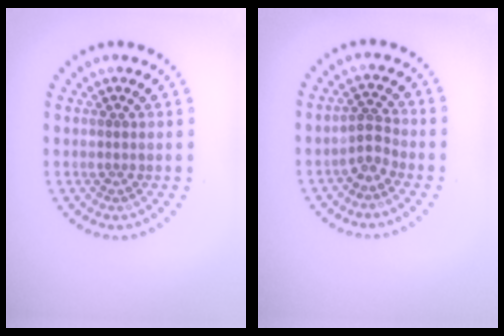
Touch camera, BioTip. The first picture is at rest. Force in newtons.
{"total": 1.8, "press": 1.4, "slide": 1.1}